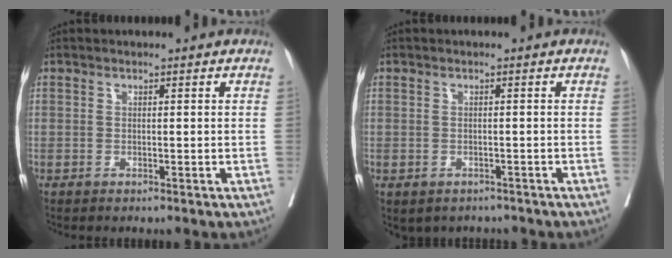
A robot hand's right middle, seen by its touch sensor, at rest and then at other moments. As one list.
[{"total": 4.4, "force": [-3.5, 2.3, 1.4], "torque": [-0.016, 0.010, -0.040]}]